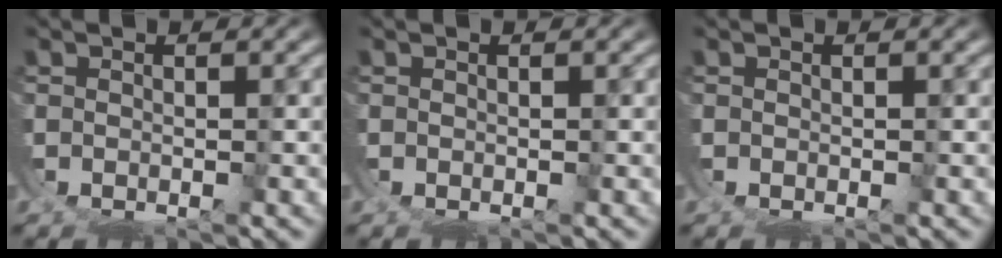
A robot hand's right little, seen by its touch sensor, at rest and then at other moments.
{"total": 0.0}
{"total": 0.0}